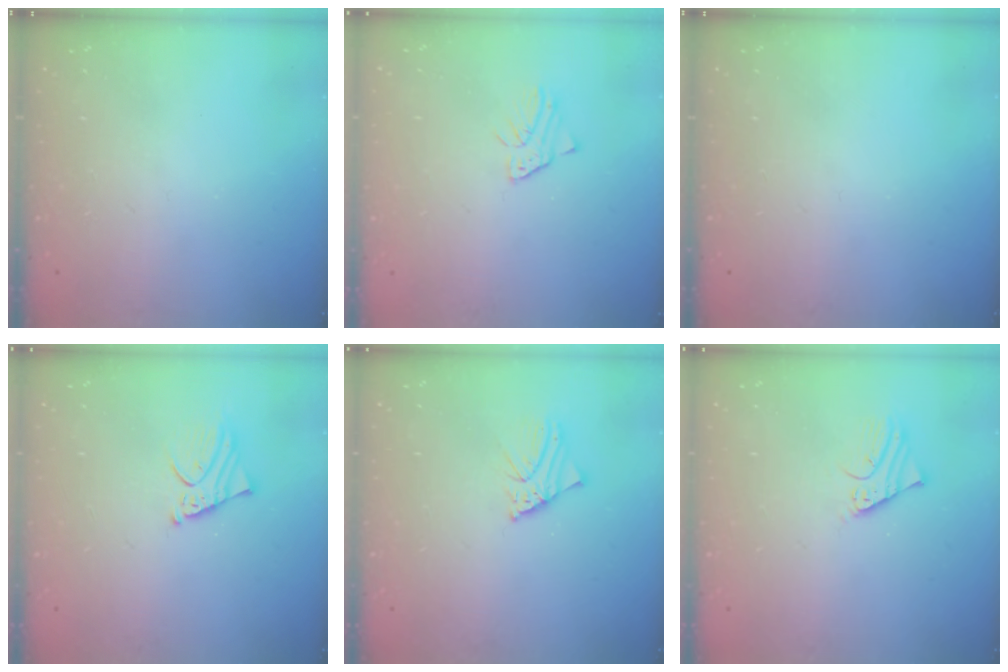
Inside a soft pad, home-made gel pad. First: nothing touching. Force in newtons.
{"total": 1.6, "press": 1.6, "slide": 0.2}
{"total": 0.0}
{"total": 2.9, "press": 2.8, "slide": 0.3}
{"total": 2.1, "press": 2.0, "slide": 0.3}
{"total": 2.3, "press": 2.3, "slide": 0.2}